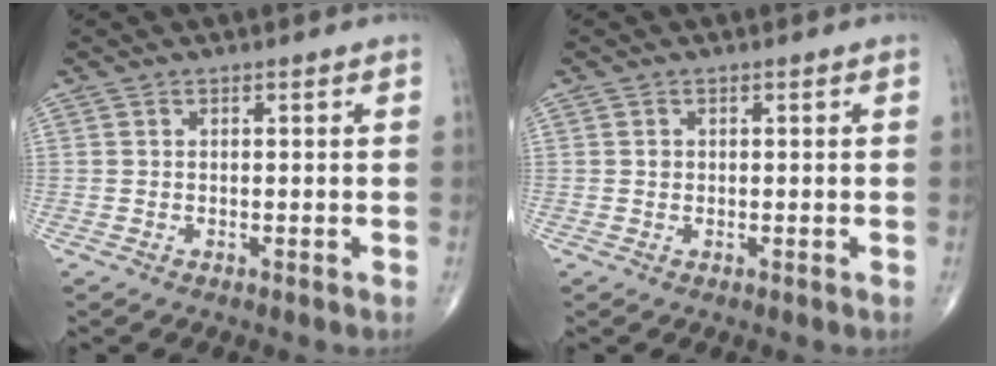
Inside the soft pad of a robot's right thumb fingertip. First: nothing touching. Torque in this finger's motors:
{"motor_torque": [0.13, -0.05, 0.07, -0.01, 0.03]}